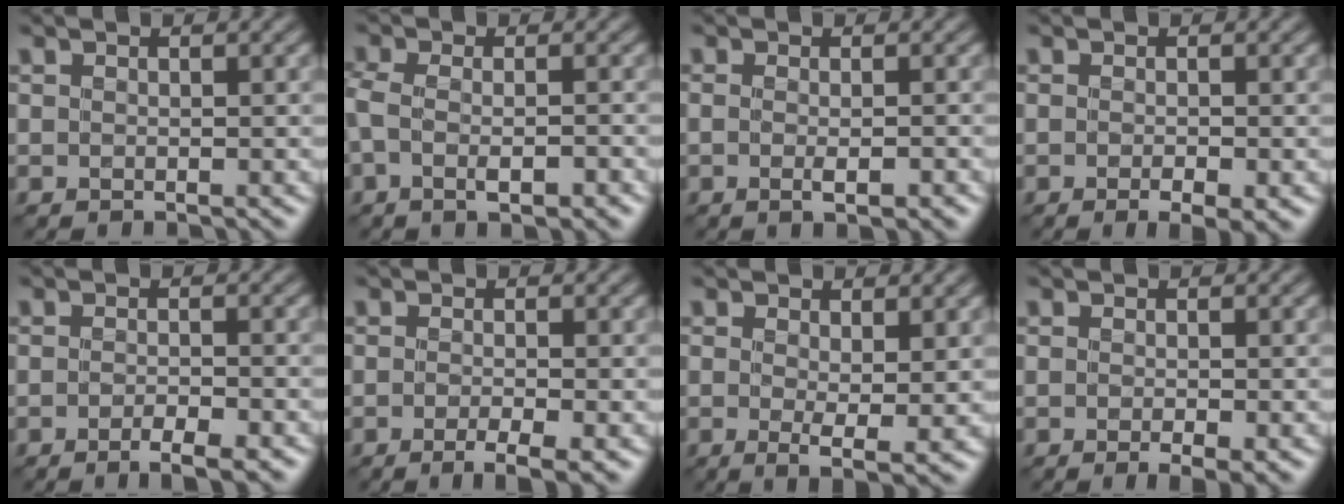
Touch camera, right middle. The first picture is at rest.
{"total": 3.8, "force": [-1.4, 1.5, 3.2], "torque": [-0.070, 0.000, -0.030]}
{"total": 2.2, "force": [-0.5, 0.7, 2.0], "torque": [-0.027, 0.002, -0.006]}
{"total": 2.5, "force": [-1.0, 0.7, 2.2], "torque": [-0.039, -0.002, -0.014]}
{"total": 2.9, "force": [-1.6, 0.7, 2.3], "torque": [-0.043, 0.000, -0.026]}
{"total": 2.8, "force": [-1.2, 0.6, 2.5], "torque": [-0.047, -0.002, -0.021]}
{"total": 3.1, "force": [0.4, 0.8, 2.9], "torque": [-0.053, -0.008, 0.006]}
{"total": 2.3, "force": [-0.8, 0.6, 2.0], "torque": [-0.036, -0.003, -0.013]}